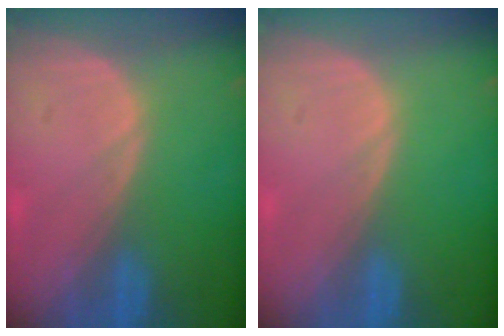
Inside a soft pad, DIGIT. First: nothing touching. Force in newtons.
{"total": 0.0}